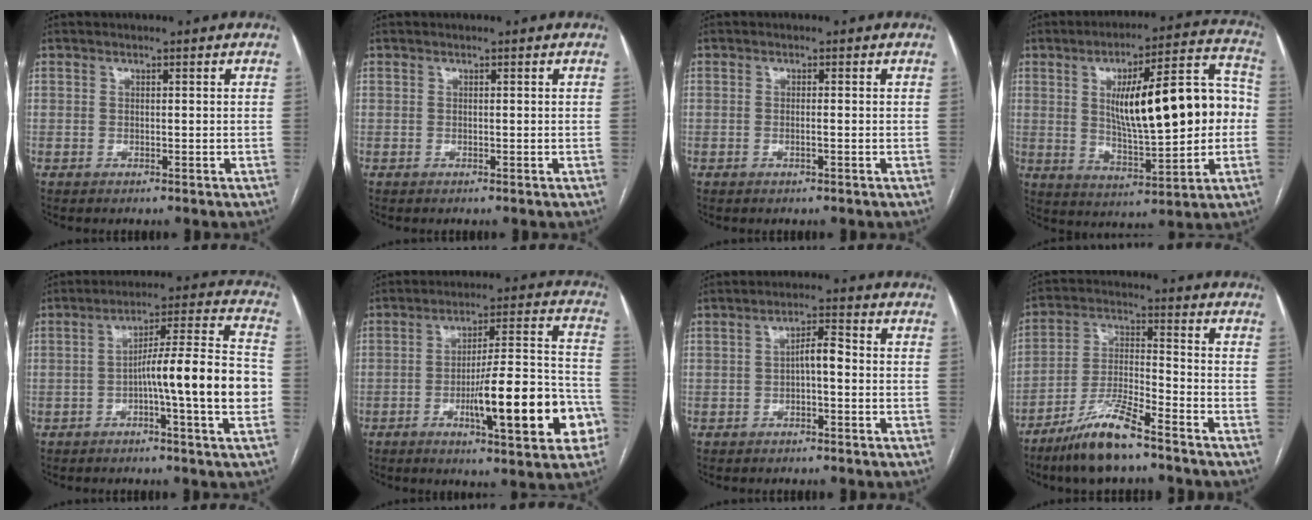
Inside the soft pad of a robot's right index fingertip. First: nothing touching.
{"total": 0.0}
{"total": 0.8, "force": [-0.2, 0.0, 0.8], "torque": [-0.017, 0.000, -0.003]}
{"total": 19.6, "force": [1.5, 4.7, 19.0], "torque": [-0.288, 0.034, 0.030]}
{"total": 13.8, "force": [-3.0, 0.1, 13.4], "torque": [-0.211, 0.018, -0.049]}
{"total": 17.4, "force": [-6.3, 2.8, 16.0], "torque": [-0.216, 0.018, -0.085]}
{"total": 3.5, "force": [-0.4, 1.1, 3.3], "torque": [-0.056, 0.015, -0.007]}
{"total": 10.5, "force": [-7.8, 1.3, 6.9], "torque": [-0.142, -0.018, -0.150]}